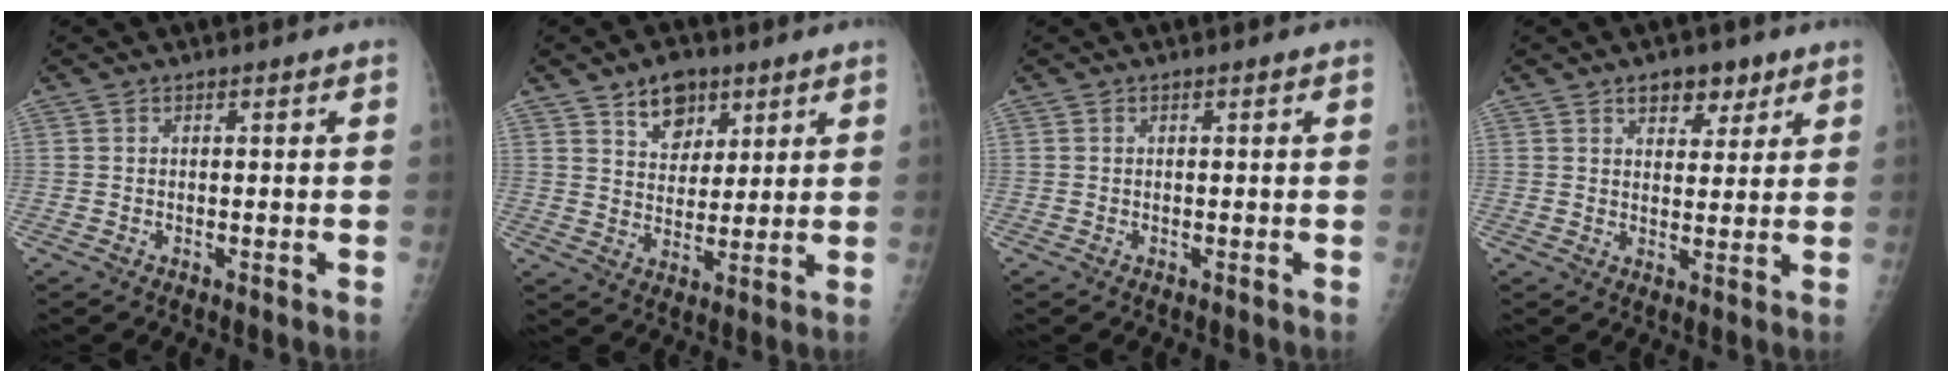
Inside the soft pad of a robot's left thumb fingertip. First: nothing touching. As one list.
[{"total": 8.0, "force": [4.8, 5.2, 3.7], "torque": [-0.029, -0.026, 0.081]}, {"total": 0.0}, {"total": 6.1, "force": [3.7, 3.6, 3.2], "torque": [-0.014, -0.017, 0.053]}]